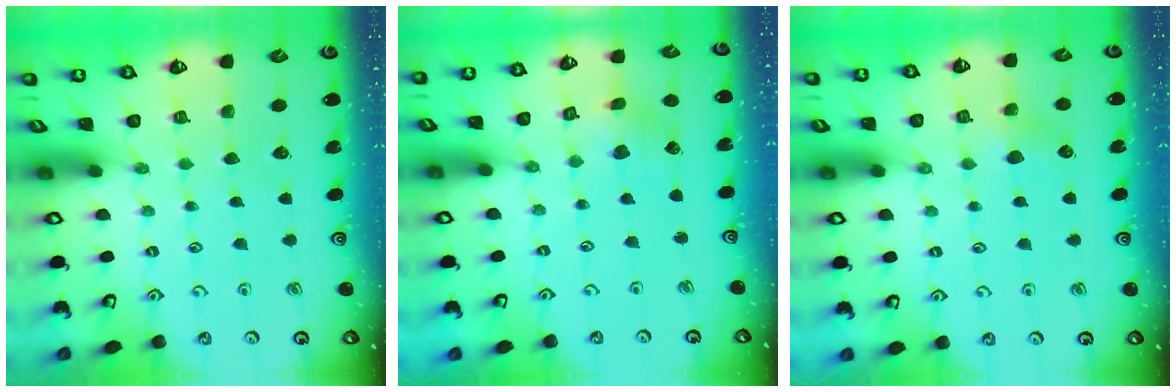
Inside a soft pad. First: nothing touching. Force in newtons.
{"total": 3.6, "press": 3.6, "slide": 0.5}
{"total": 4.5, "press": 4.5, "slide": 0.5}